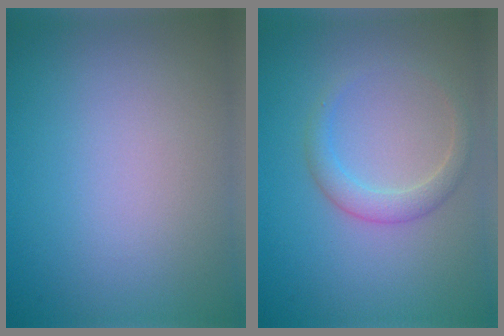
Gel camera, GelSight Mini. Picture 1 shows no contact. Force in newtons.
{"total": 2.2, "press": 2.2, "slide": 0.1}